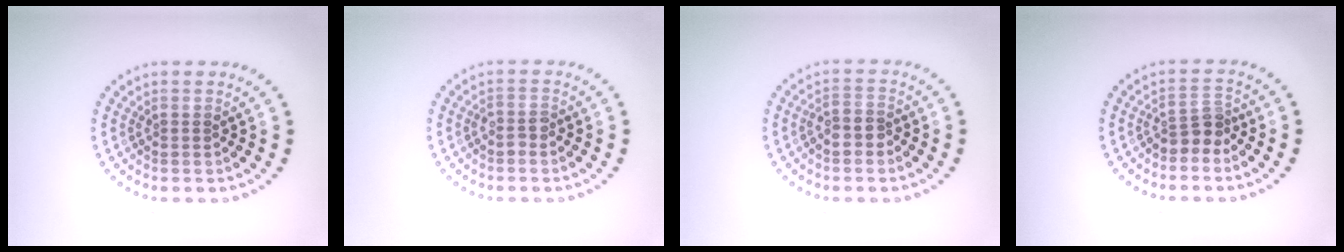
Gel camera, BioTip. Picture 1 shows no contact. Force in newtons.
{"total": 1.1, "press": 0.9, "slide": 0.6}
{"total": 2.1, "press": 1.9, "slide": 0.9}
{"total": 2.3, "press": 1.7, "slide": 1.5}